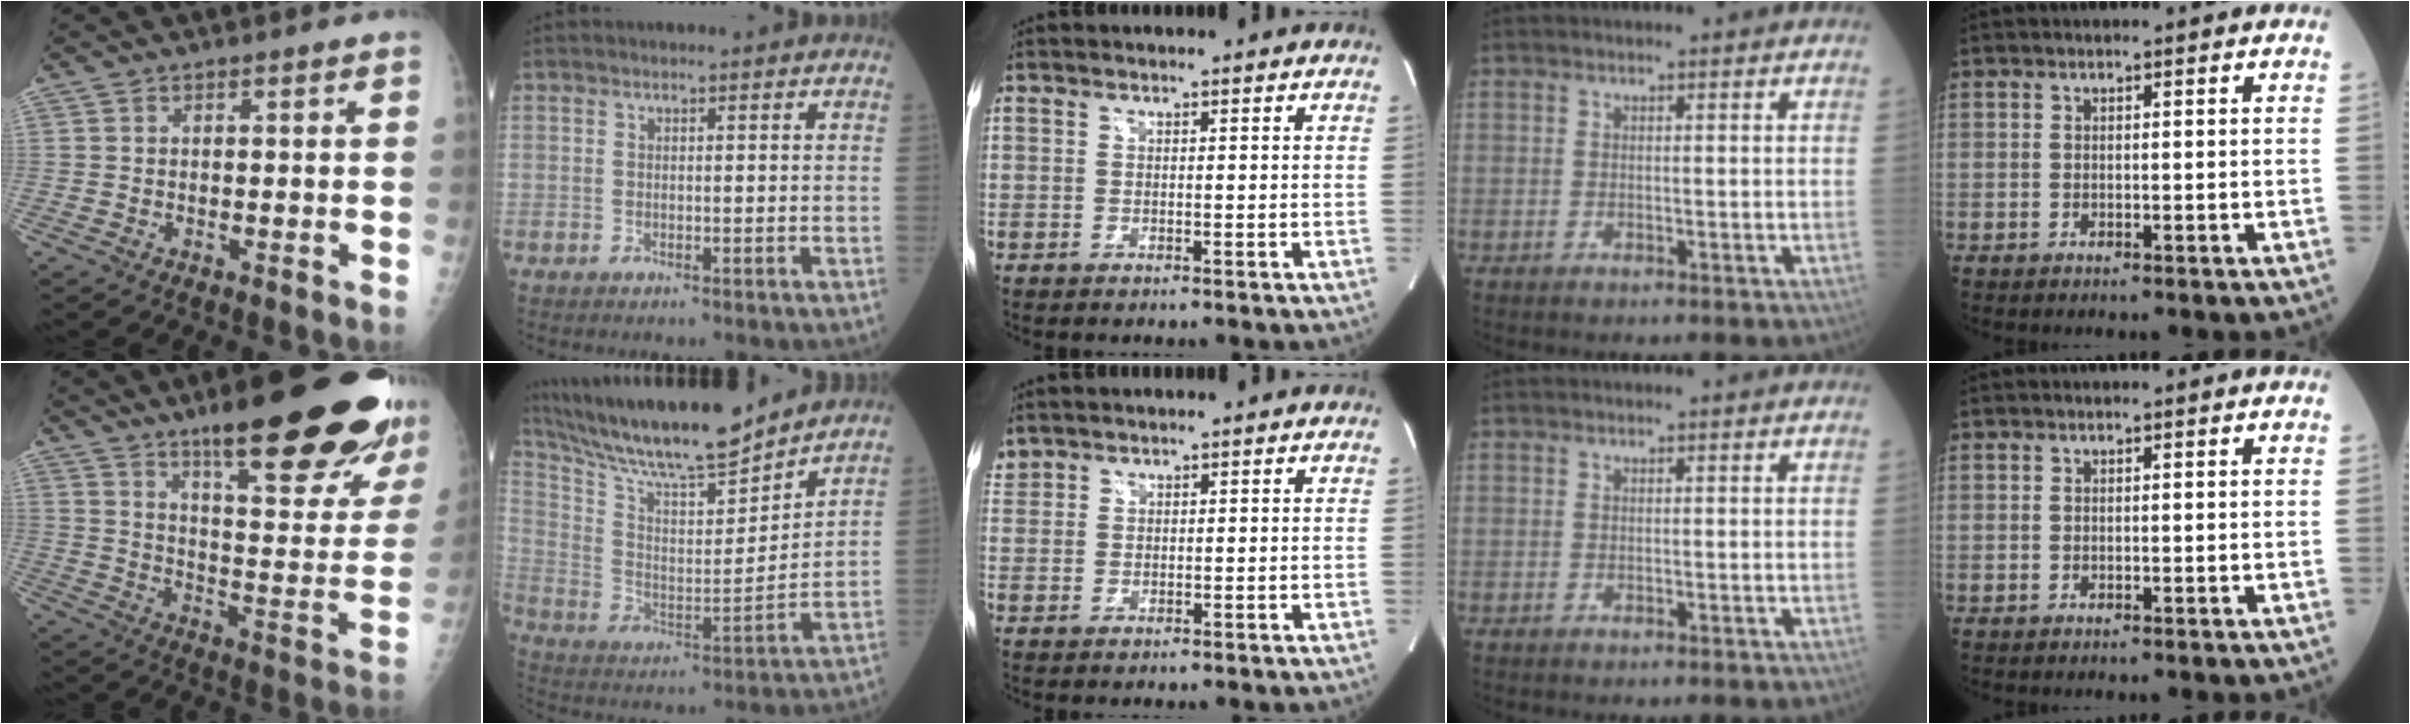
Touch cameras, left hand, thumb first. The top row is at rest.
{"thumb": {"total": 28.5, "force": [19.0, 6.0, 20.3], "torque": [-0.235, -0.082, 0.271]}, "index": {"total": 18.9, "force": [16.7, 1.7, 8.7], "torque": [-0.172, 0.005, 0.292]}, "middle": {"total": 1.8, "force": [1.7, 0.6, -0.1], "torque": [-0.004, 0.013, 0.036]}}